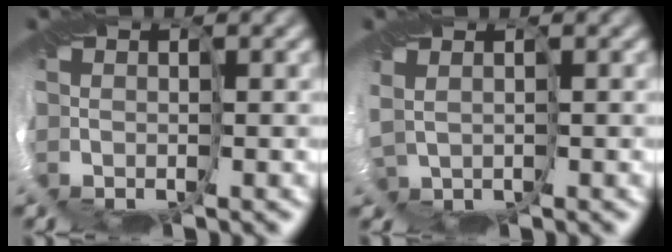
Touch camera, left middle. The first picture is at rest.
{"total": 2.2, "force": [-1.4, 1.0, 1.4], "torque": [-0.025, -0.006, -0.034]}